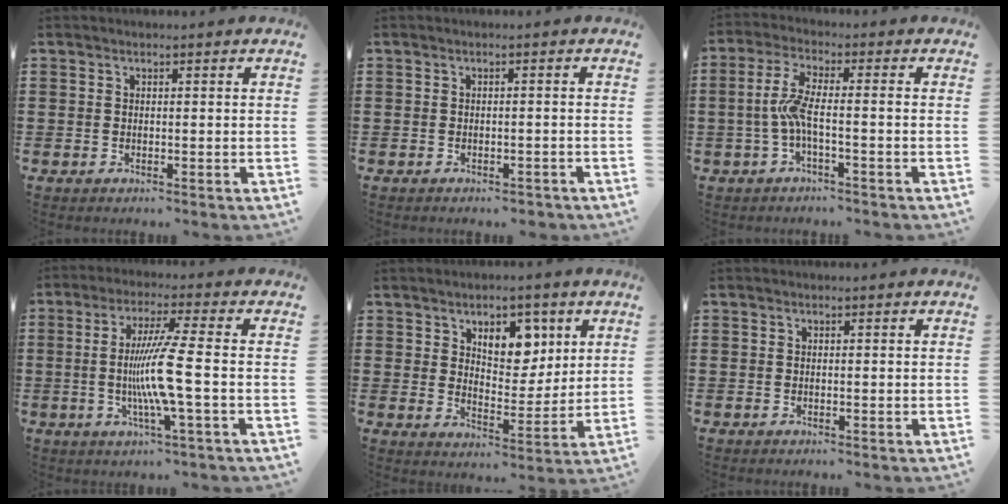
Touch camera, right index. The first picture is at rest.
{"total": 1.0, "force": [-0.9, 0.2, 0.4], "torque": [-0.011, -0.003, -0.018]}
{"total": 5.4, "force": [-1.5, 0.7, 5.2], "torque": [-0.115, -0.008, -0.036]}
{"total": 9.2, "force": [-1.4, -0.5, 9.1], "torque": [-0.186, -0.022, -0.038]}
{"total": 6.8, "force": [4.0, 4.4, 3.4], "torque": [-0.064, -0.004, 0.067]}
{"total": 0.0}